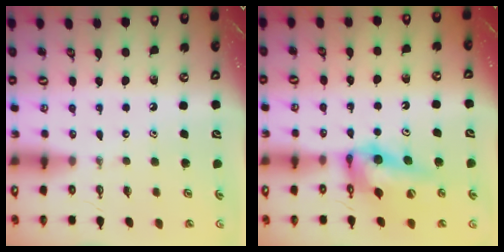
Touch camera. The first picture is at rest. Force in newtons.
{"total": 12.4, "press": 12.0, "slide": 3.1}